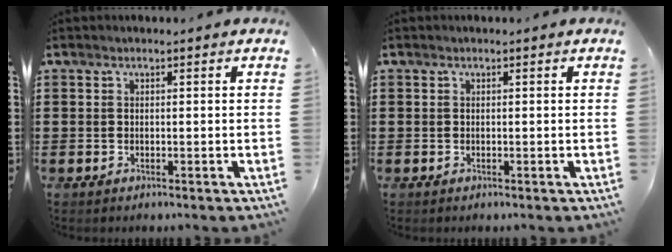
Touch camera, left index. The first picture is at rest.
{"total": 0.0}